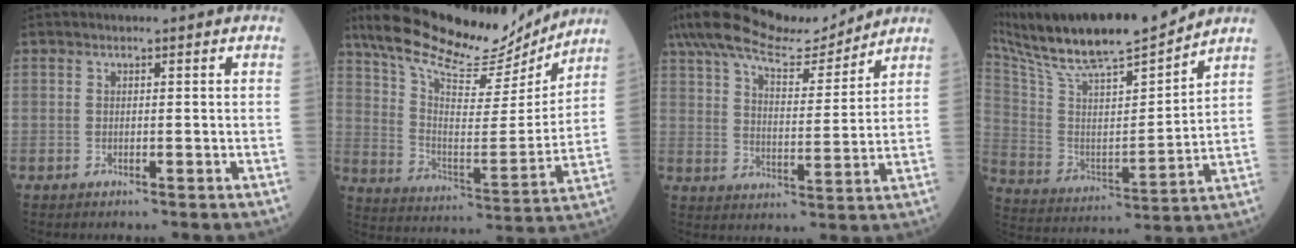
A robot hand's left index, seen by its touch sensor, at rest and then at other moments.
{"total": 20.1, "force": [17.5, 4.7, 8.7], "torque": [-0.156, -0.009, 0.277]}
{"total": 14.5, "force": [13.0, 2.4, 5.9], "torque": [-0.113, 0.010, 0.215]}
{"total": 20.5, "force": [17.9, 2.2, 9.7], "torque": [-0.192, 0.003, 0.320]}